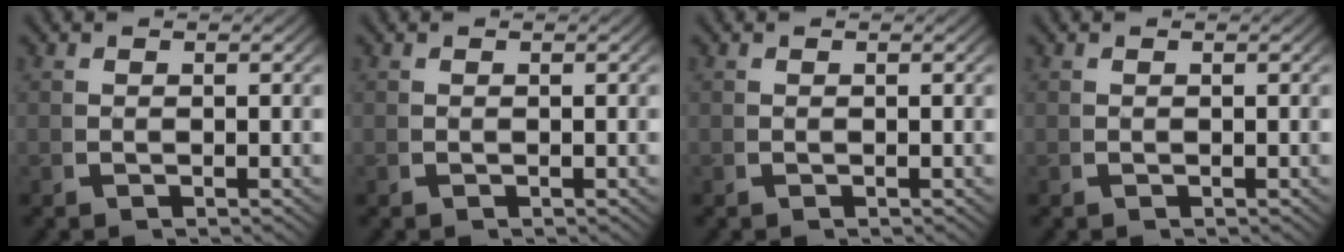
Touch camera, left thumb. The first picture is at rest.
{"total": 0.0}
{"total": 0.0}
{"total": 0.0}